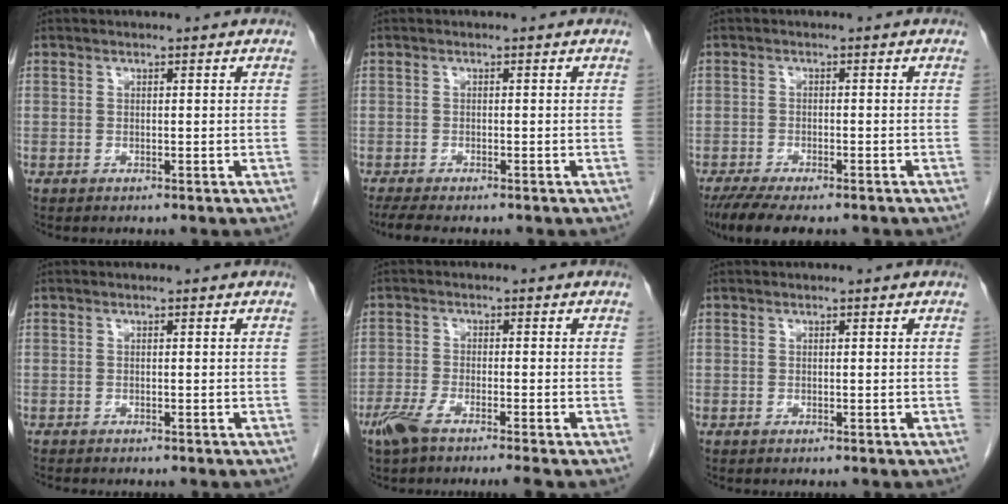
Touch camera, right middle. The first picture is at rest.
{"total": 3.9, "force": [-3.2, 0.7, 2.2], "torque": [-0.038, -0.011, -0.046]}
{"total": 8.4, "force": [-6.6, 2.1, 4.7], "torque": [-0.072, -0.014, -0.104]}
{"total": 2.0, "force": [-1.8, 0.4, 0.8], "torque": [-0.017, -0.004, -0.021]}
{"total": 5.7, "force": [-4.3, 0.1, 3.8], "torque": [-0.071, -0.012, -0.078]}
{"total": 0.0}